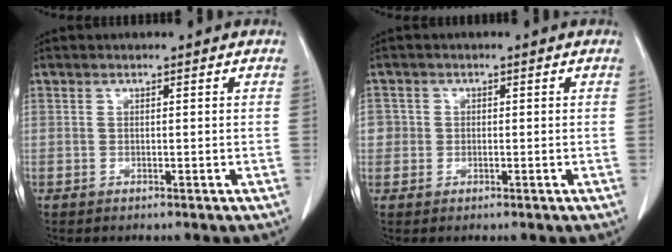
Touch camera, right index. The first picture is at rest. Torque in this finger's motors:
{"motor_torque": [-0.08, 0.06, -0.01, 0.01]}